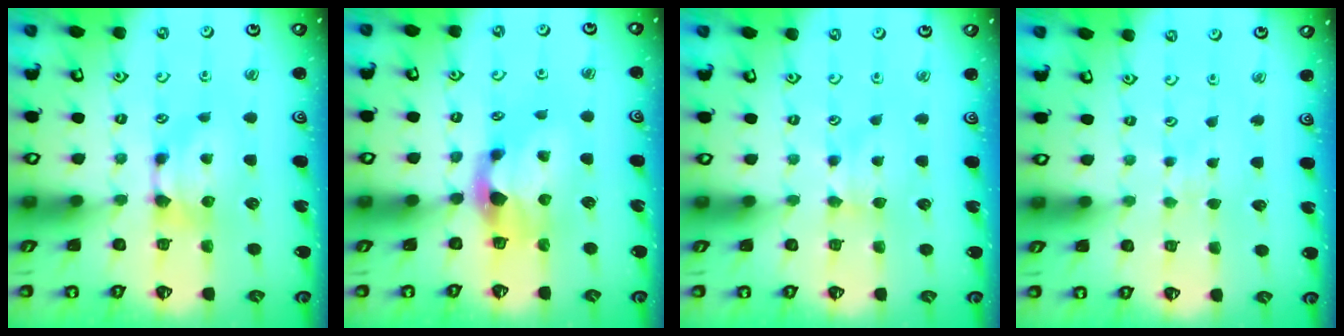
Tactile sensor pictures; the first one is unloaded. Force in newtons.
{"total": 2.9, "press": 2.6, "slide": 1.4}
{"total": 2.1, "press": 2.1, "slide": 0.5}
{"total": 3.5, "press": 3.5, "slide": 0.3}